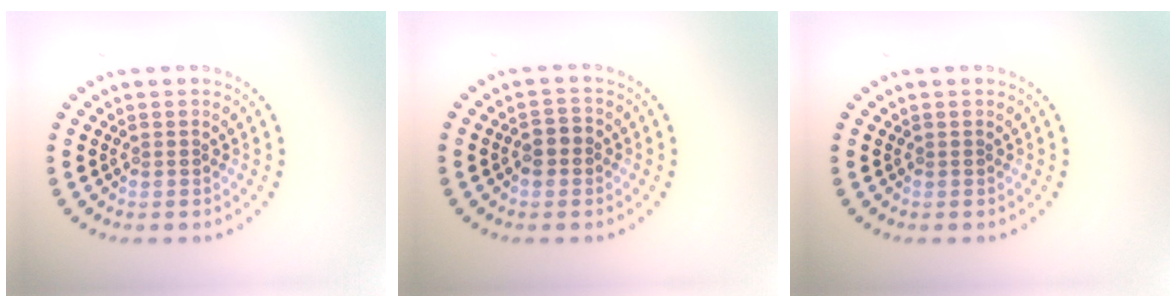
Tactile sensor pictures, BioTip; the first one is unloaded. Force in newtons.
{"total": 1.7, "press": 1.7, "slide": 0.5}
{"total": 0.0}